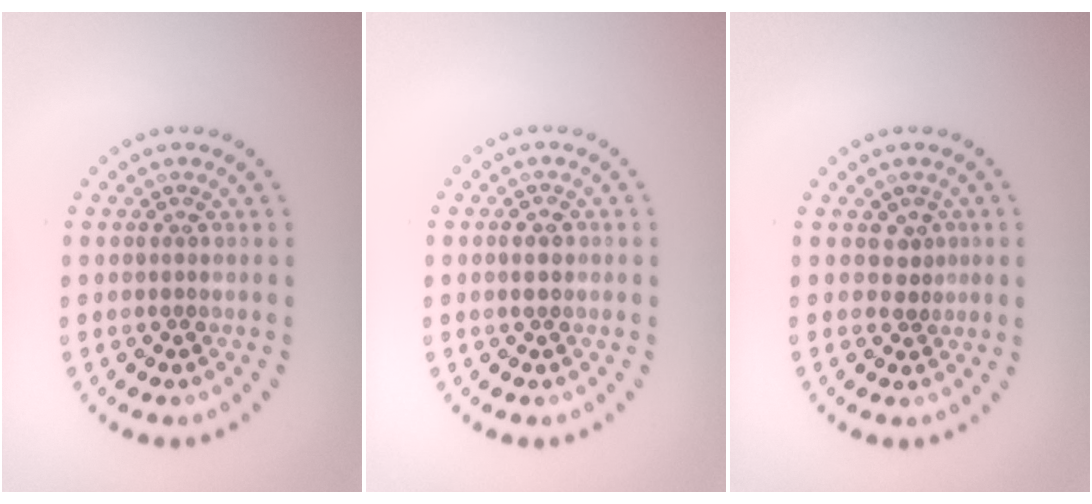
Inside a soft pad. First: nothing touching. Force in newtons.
{"total": 0.8, "press": 0.8, "slide": 0.2}
{"total": 1.3, "press": 0.9, "slide": 0.9}